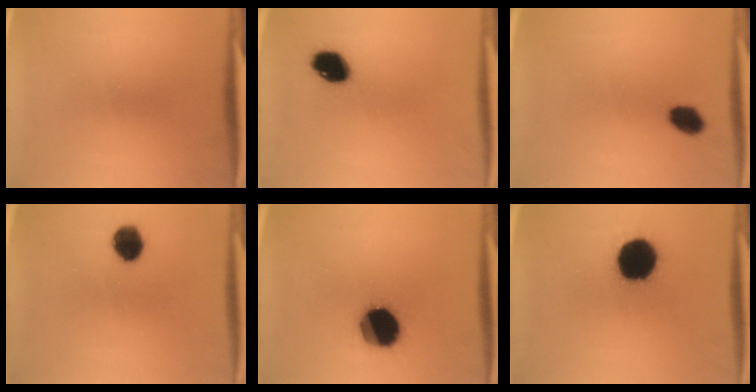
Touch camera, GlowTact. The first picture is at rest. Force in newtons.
{"total": 8.1}
{"total": 4.4}
{"total": 6.9}
{"total": 16.6}
{"total": 18.7}